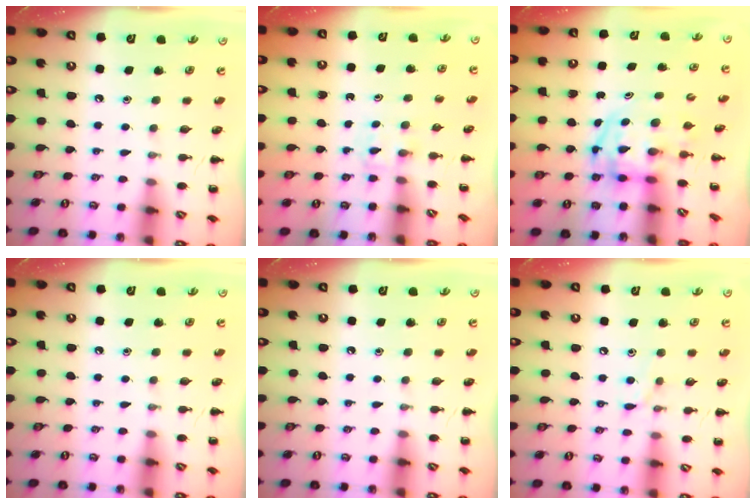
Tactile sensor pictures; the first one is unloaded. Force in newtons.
{"total": 2.3, "press": 2.1, "slide": 1.0}
{"total": 3.8, "press": 3.8, "slide": 0.6}
{"total": 0.0}
{"total": 0.0}
{"total": 6.0, "press": 5.7, "slide": 1.8}